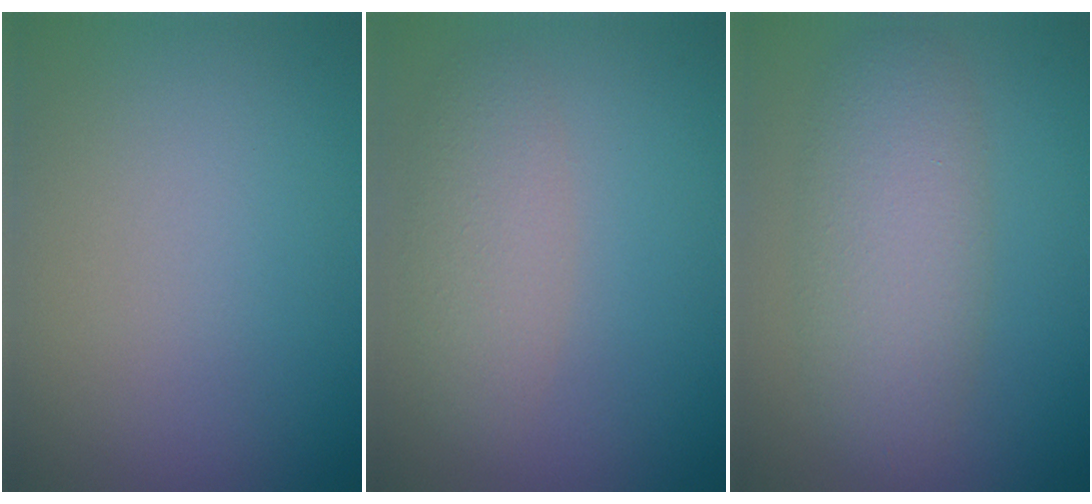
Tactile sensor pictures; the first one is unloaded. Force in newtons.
{"total": 3.0, "press": 3.0, "slide": 0.2}
{"total": 5.3, "press": 5.3, "slide": 0.4}